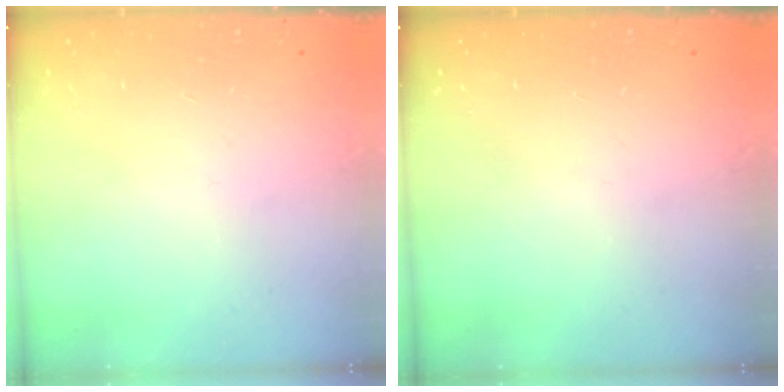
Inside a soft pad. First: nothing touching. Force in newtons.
{"total": 0.0}